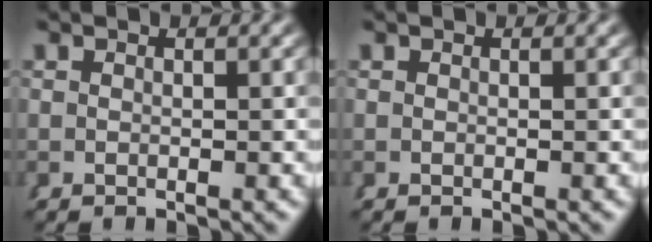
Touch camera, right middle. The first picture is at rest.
{"total": 0.0}